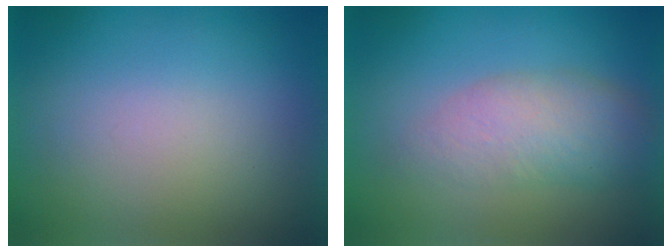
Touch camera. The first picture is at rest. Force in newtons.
{"total": 4.4}